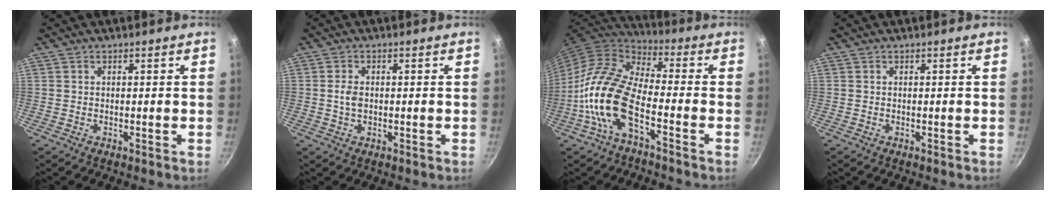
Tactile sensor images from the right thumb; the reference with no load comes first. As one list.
[{"total": 2.5, "force": [0.0, 1.7, 1.9], "torque": [-0.028, 0.003, -0.002]}, {"total": 15.1, "force": [-5.5, 6.5, 12.5], "torque": [-0.243, 0.041, -0.123]}, {"total": 0.0}]